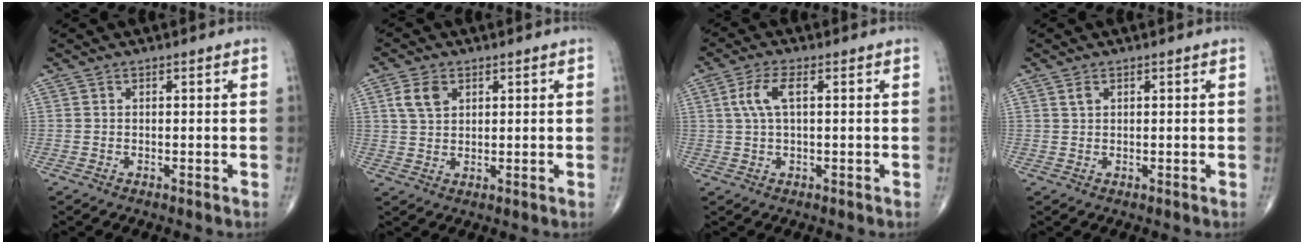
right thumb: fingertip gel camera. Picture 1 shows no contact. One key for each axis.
{"total": 4.7, "fx": 2.0, "fy": 3.2, "fz": 2.9, "tx": -0.049, "ty": -0.001, "tz": 0.040}
{"total": 5.1, "fx": 1.2, "fy": 1.9, "fz": 4.6, "tx": -0.113, "ty": 0.013, "tz": 0.024}
{"total": 2.4, "fx": 1.3, "fy": 1.5, "fz": 1.4, "tx": -0.023, "ty": -0.003, "tz": 0.029}